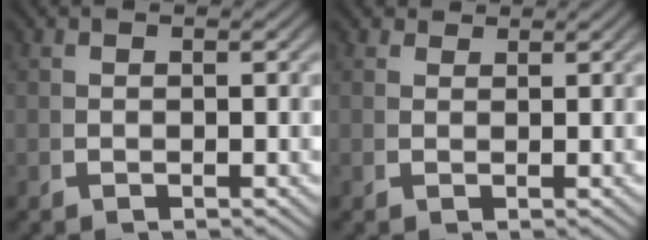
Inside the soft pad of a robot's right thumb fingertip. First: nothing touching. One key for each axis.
{"total": 1.5, "fx": 1.5, "fy": 0.4, "fz": 0.1, "tx": 0.007, "ty": 0.004, "tz": 0.025}